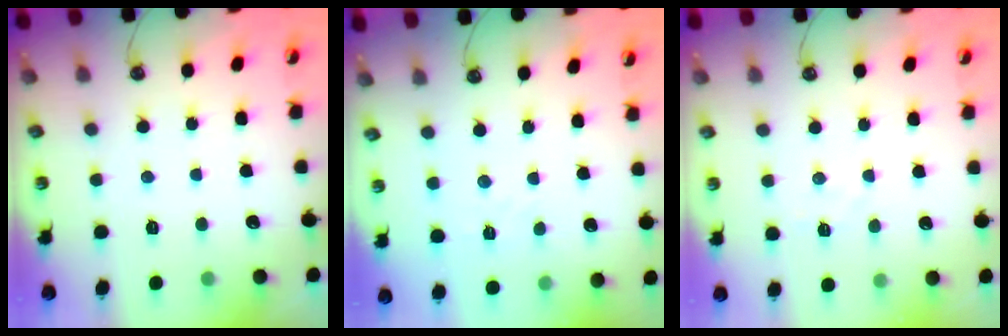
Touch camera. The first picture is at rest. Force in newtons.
{"total": 2.4, "press": 2.4, "slide": 0.4}
{"total": 4.7, "press": 4.6, "slide": 0.7}